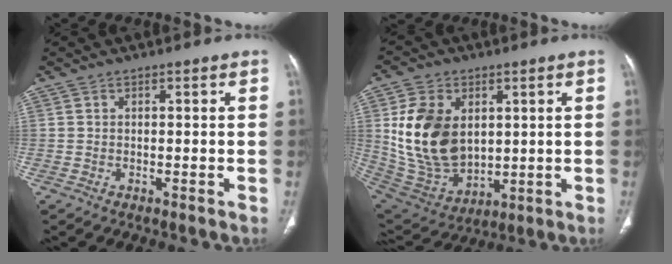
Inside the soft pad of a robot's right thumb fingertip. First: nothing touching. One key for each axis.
{"total": 18.1, "fx": 3.2, "fy": 12.4, "fz": 12.7, "tx": -0.217, "ty": -0.019, "tz": 0.084}